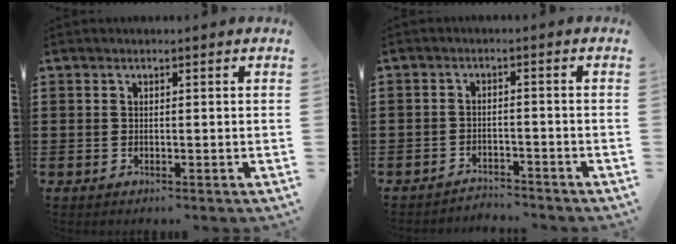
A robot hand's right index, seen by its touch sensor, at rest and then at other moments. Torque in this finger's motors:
{"motor_torque": [-0.42, 0.43, -0.33, -0.21]}